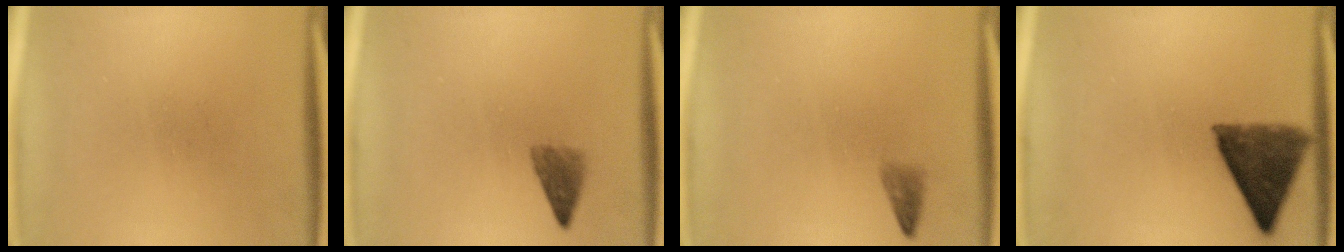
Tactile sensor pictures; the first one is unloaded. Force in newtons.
{"total": 2.4}
{"total": 1.2}
{"total": 10.3}